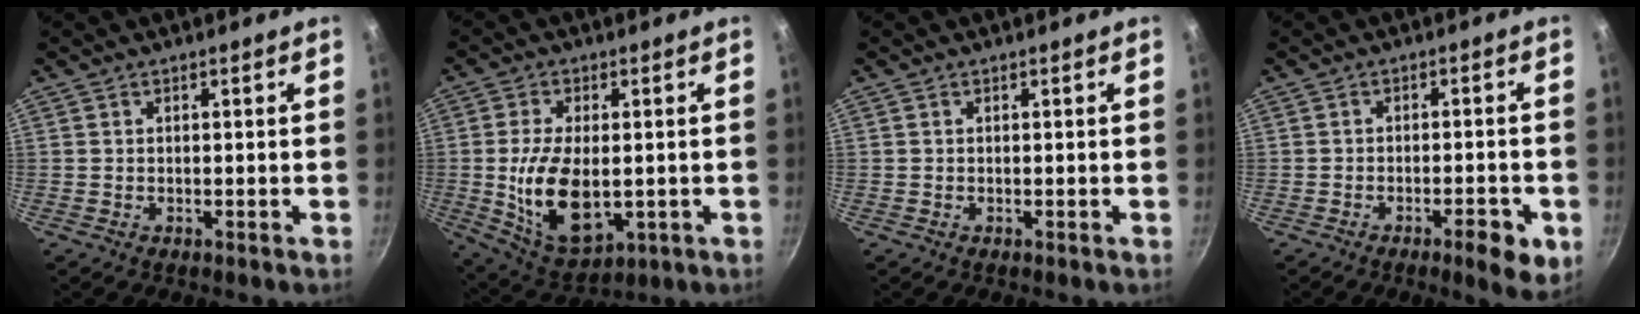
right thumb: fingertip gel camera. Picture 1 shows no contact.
{"total": 13.9, "force": [-1.1, 7.5, 11.7], "torque": [-0.207, -0.012, 0.000]}
{"total": 0.0}
{"total": 6.4, "force": [-2.9, 1.7, 5.4], "torque": [-0.071, 0.005, -0.039]}